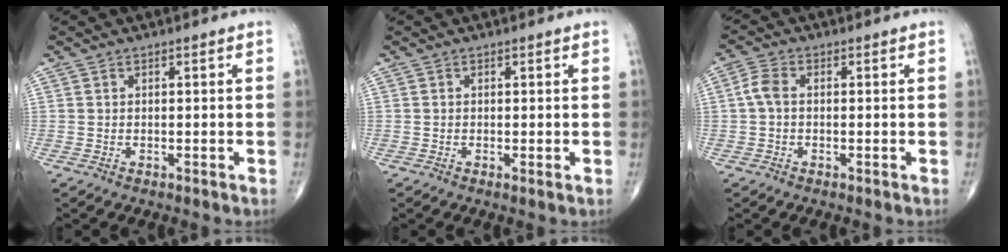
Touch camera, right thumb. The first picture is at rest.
{"total": 0.6, "force": [-0.1, 0.0, 0.6], "torque": [-0.015, -0.004, -0.004]}
{"total": 3.3, "force": [-0.1, 2.0, 2.6], "torque": [-0.057, 0.009, -0.008]}